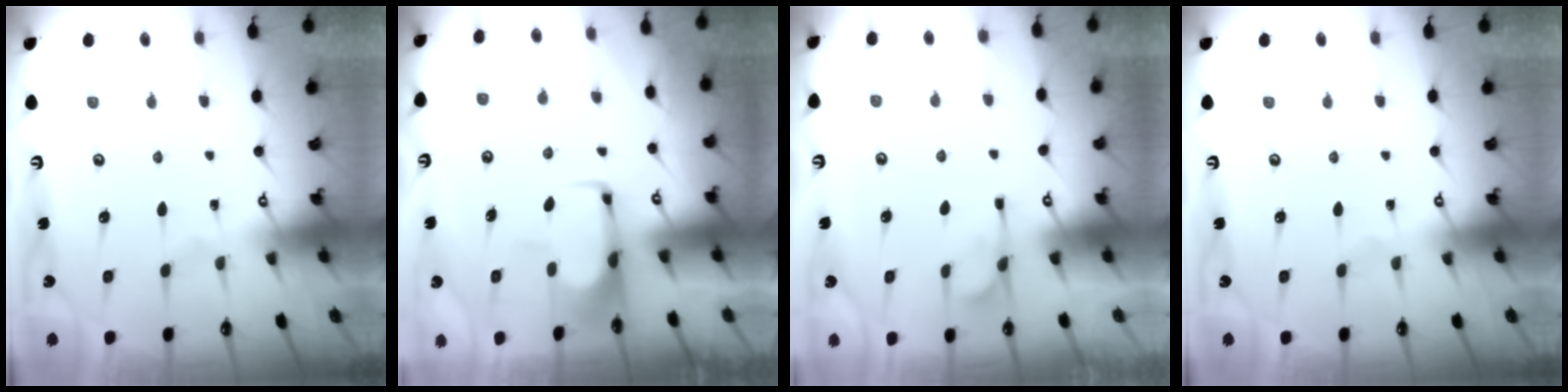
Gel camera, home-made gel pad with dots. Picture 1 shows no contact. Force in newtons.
{"total": 2.0, "press": 1.9, "slide": 0.4}
{"total": 6.3, "press": 6.1, "slide": 1.4}
{"total": 0.0}